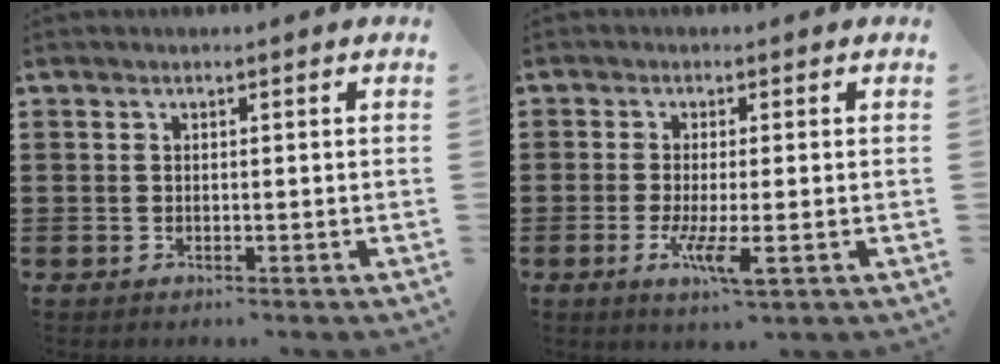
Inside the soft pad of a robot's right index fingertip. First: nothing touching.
{"total": 5.2, "force": [-1.7, 0.9, 4.8], "torque": [-0.099, -0.020, -0.031]}